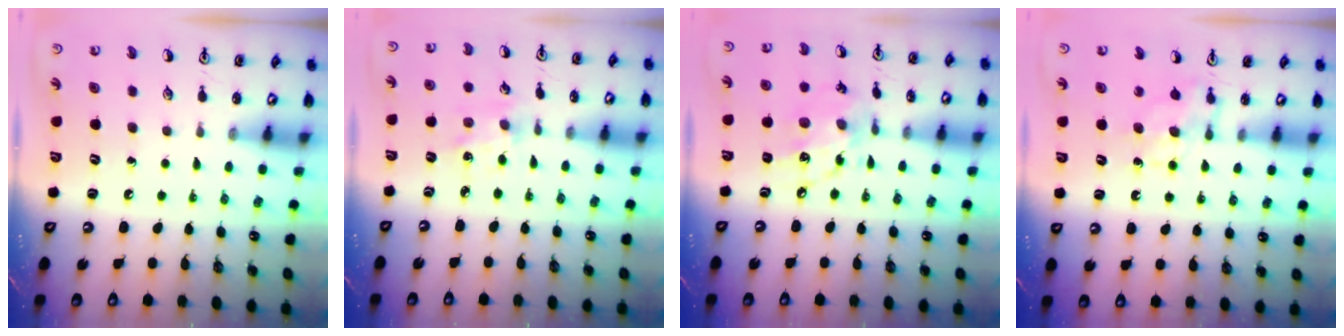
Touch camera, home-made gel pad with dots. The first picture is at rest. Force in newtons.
{"total": 1.2, "press": 1.2, "slide": 0.2}
{"total": 11.9, "press": 11.9, "slide": 0.8}
{"total": 6.5, "press": 6.5, "slide": 0.3}